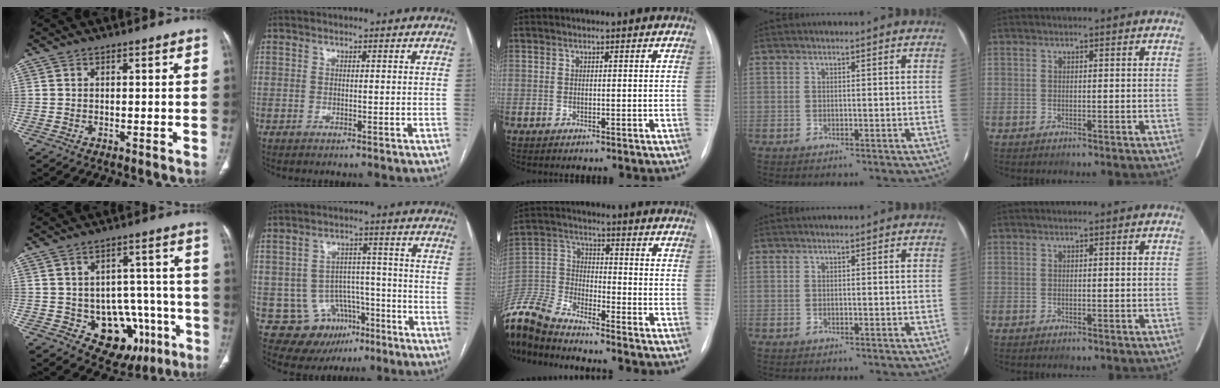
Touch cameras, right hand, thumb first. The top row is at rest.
{"thumb": {"total": 14.7, "force": [-5.1, 10.8, 8.7], "torque": [-0.063, 0.036, -0.051]}, "index": {"total": 10.2, "force": [-4.6, 8.7, 2.5], "torque": [-0.036, 0.030, -0.056]}, "middle": {"total": 14.4, "force": [-13.6, 1.5, 4.7], "torque": [-0.112, 0.007, -0.270]}}